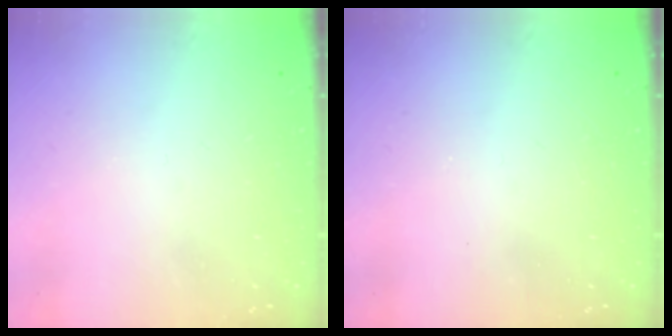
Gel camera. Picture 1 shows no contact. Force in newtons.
{"total": 2.5, "press": 2.4, "slide": 0.4}